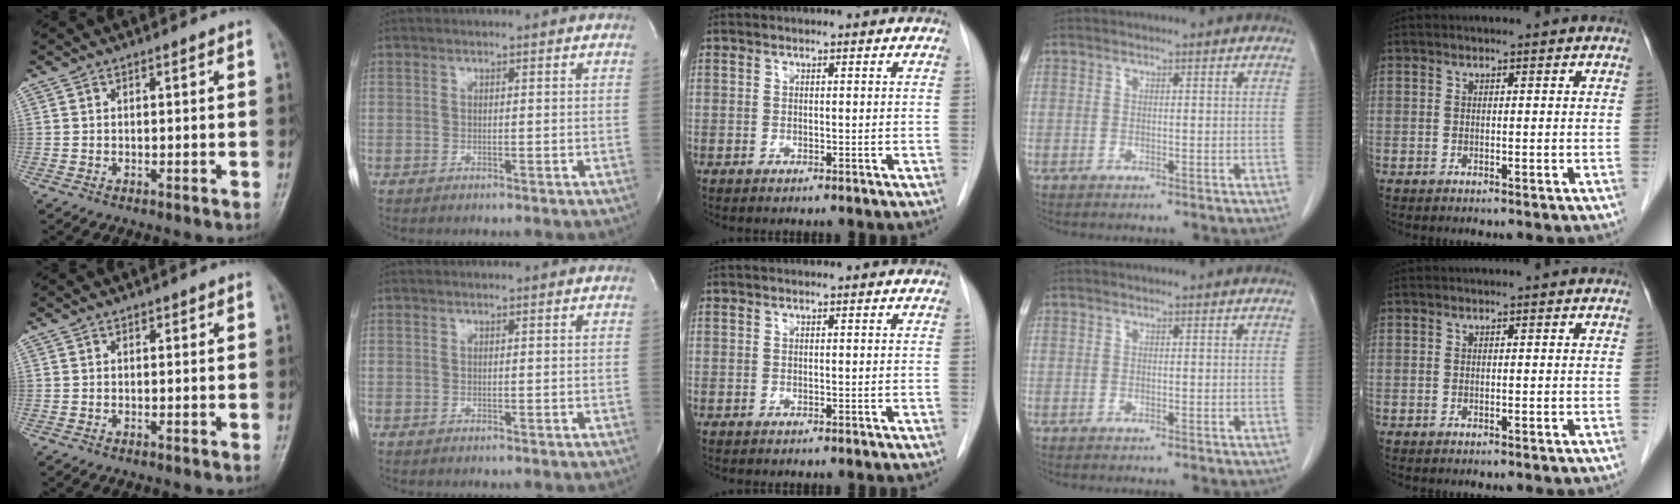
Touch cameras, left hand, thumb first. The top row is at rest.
{}